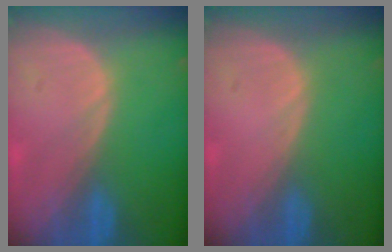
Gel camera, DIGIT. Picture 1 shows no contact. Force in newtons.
{"total": 0.0}